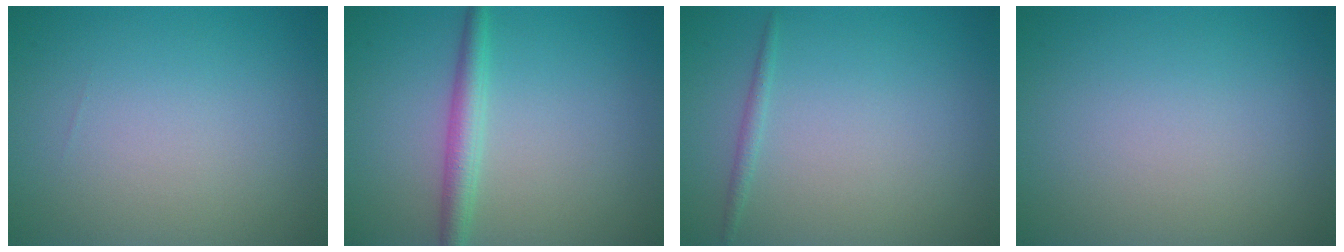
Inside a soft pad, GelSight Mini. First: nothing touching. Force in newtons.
{"total": 2.5, "press": 2.5, "slide": 0.0}
{"total": 0.8, "press": 0.8, "slide": 0.1}
{"total": 0.0}